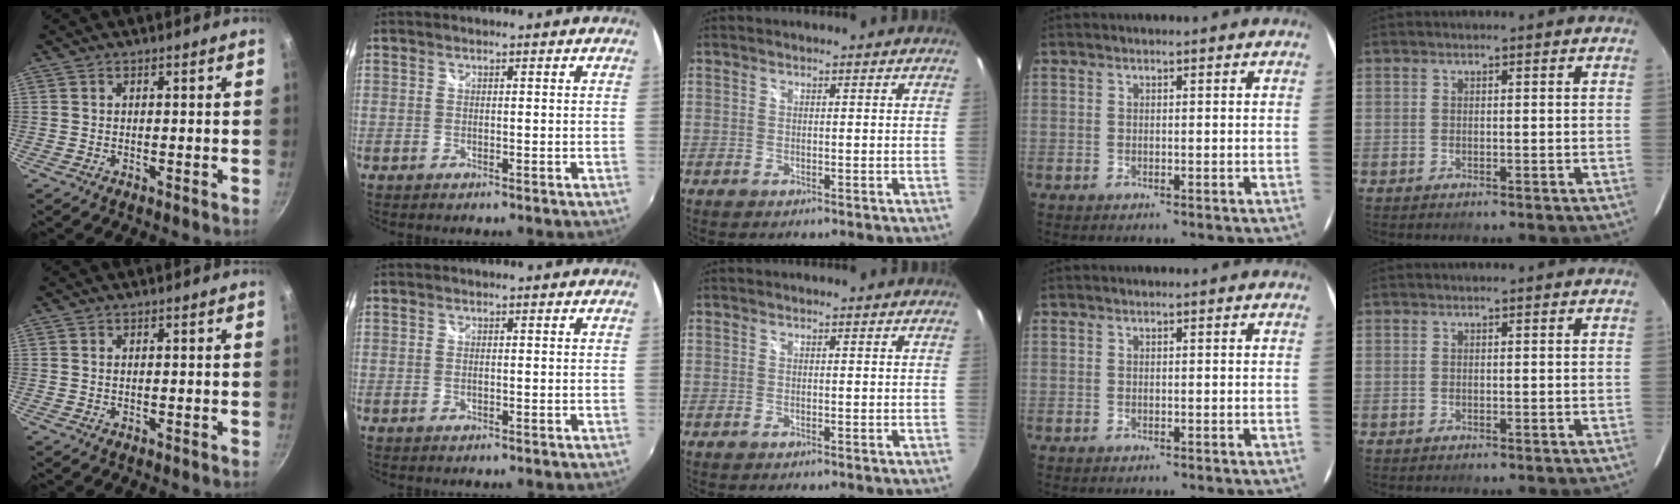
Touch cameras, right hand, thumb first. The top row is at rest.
{"thumb": {"total": 0.5, "force": [0.2, 0.3, 0.4], "torque": [-0.008, 0.001, 0.003]}, "index": {"total": 0.6, "force": [-0.1, 0.3, 0.5], "torque": [-0.012, -0.001, -0.003]}}